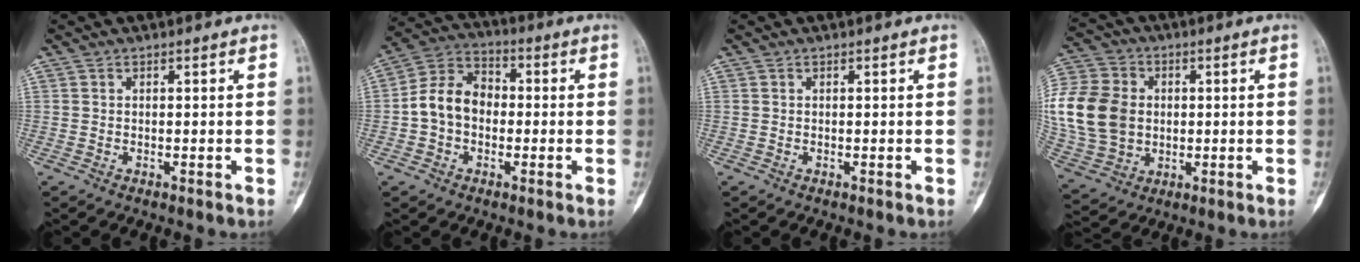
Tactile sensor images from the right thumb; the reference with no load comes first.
{"total": 10.0, "force": [-1.0, 7.7, 6.2], "torque": [-0.102, 0.037, -0.032]}
{"total": 0.0}
{"total": 19.4, "force": [0.8, 15.3, 12.0], "torque": [-0.260, 0.012, 0.023]}